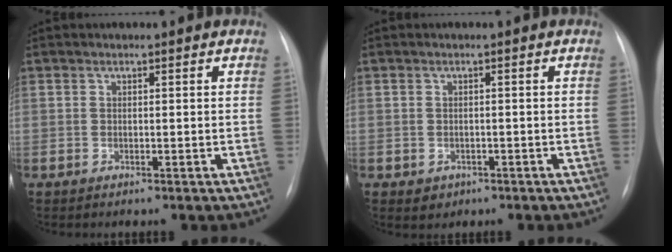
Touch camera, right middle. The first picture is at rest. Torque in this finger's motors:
{"motor_torque": [0.17, -0.26, 0.03, 0.00]}